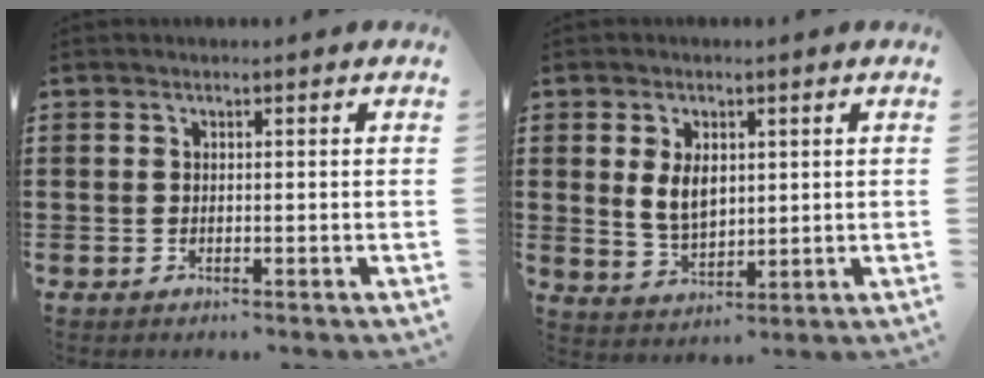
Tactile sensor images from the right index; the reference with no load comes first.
{"total": 5.1, "force": [1.2, 3.1, 3.8], "torque": [-0.074, 0.007, 0.019]}